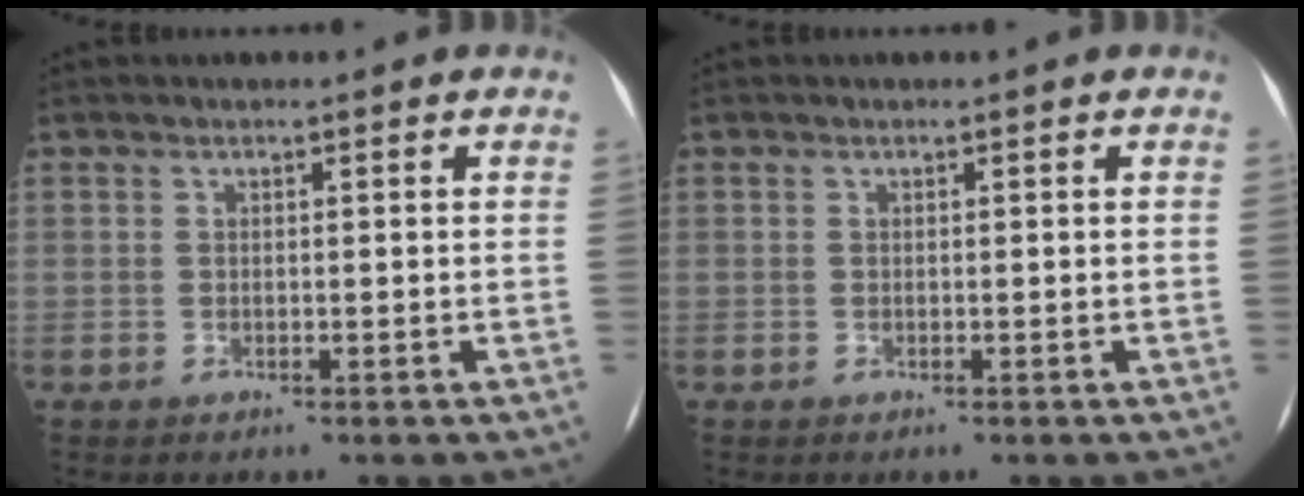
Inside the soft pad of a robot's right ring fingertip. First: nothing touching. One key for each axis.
{"total": 0.0}